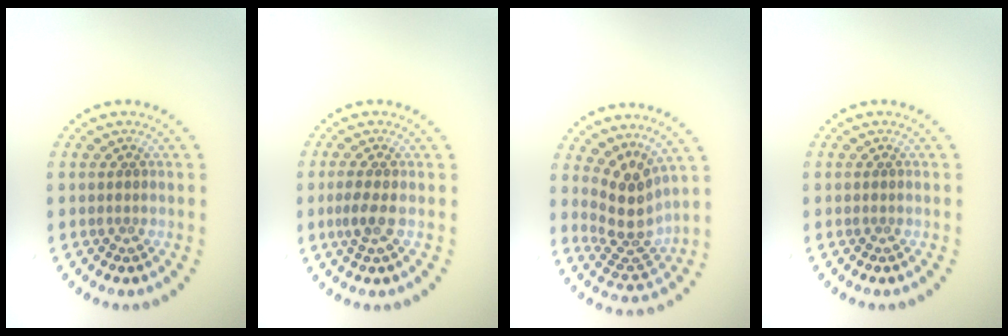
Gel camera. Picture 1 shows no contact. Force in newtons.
{"total": 1.7, "press": 1.5, "slide": 0.8}
{"total": 3.9, "press": 2.9, "slide": 2.7}
{"total": 0.0}